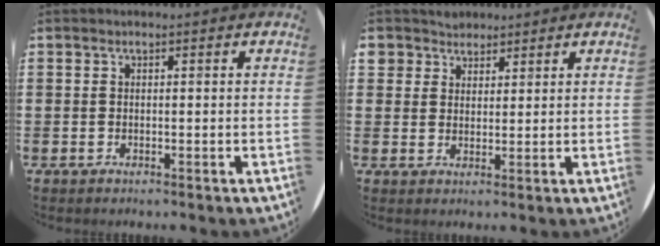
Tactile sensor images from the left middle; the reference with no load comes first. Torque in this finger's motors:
{"motor_torque": [-0.02, 0.02, 0.06, 0.02]}